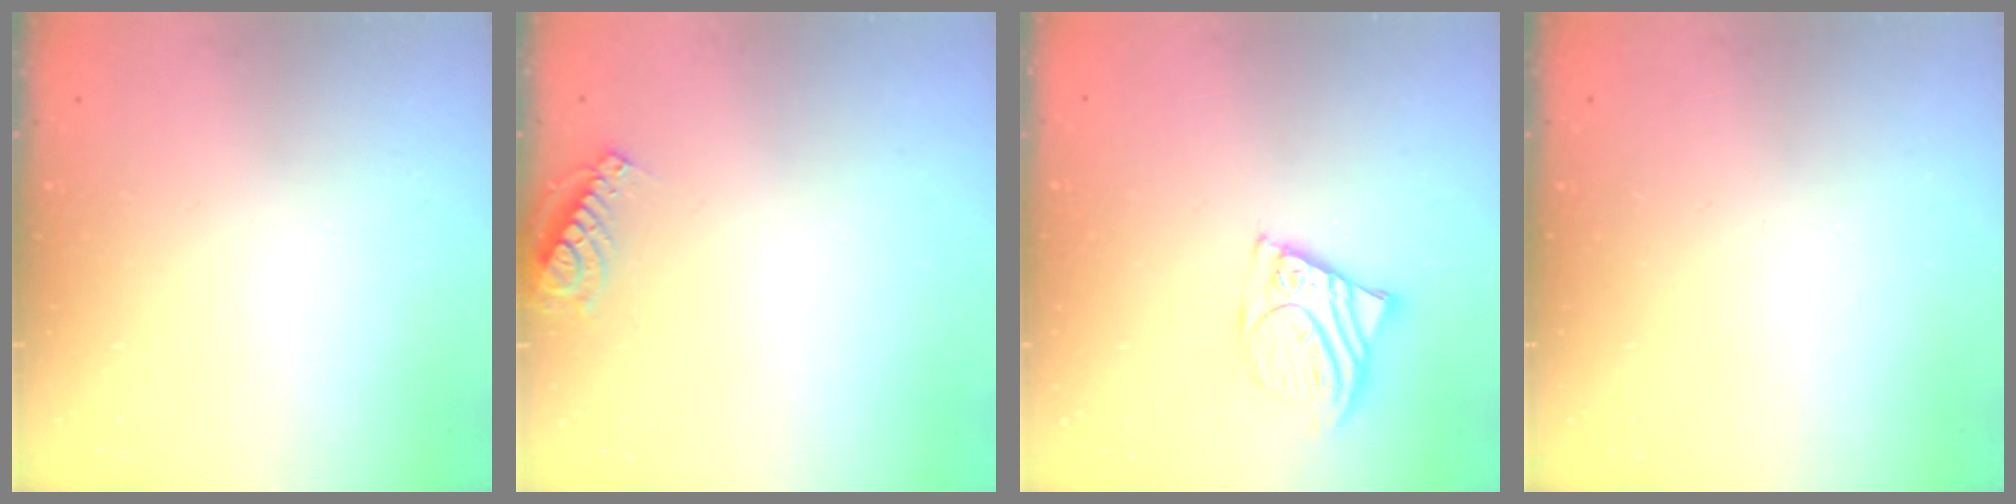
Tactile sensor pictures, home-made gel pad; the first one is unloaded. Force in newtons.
{"total": 6.1, "press": 6.1, "slide": 0.5}
{"total": 10.0, "press": 9.9, "slide": 1.2}
{"total": 0.0}